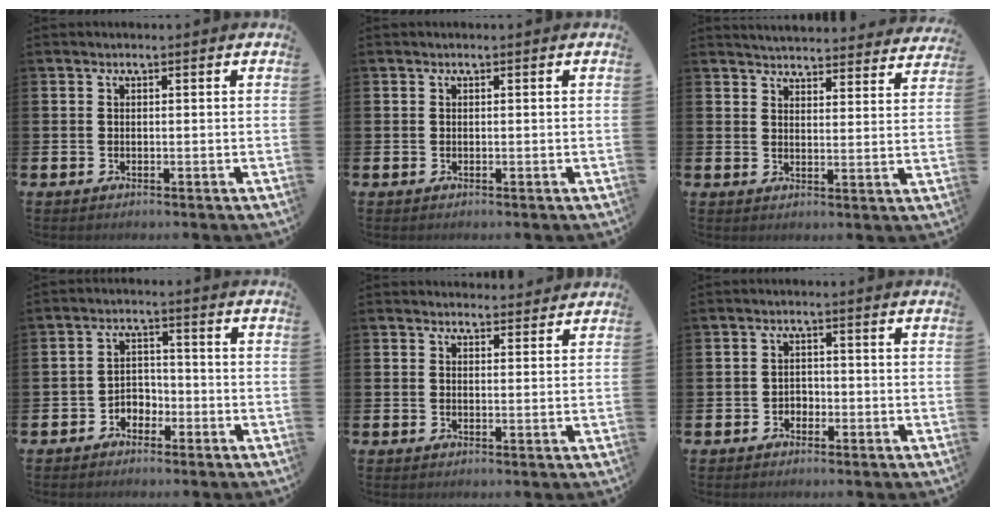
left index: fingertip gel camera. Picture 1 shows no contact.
{"total": 0.0}
{"total": 4.7, "force": [4.7, 0.5, 0.1], "torque": [-0.014, -0.035, 0.082]}
{"total": 2.8, "force": [-2.1, 1.7, 0.3], "torque": [-0.020, 0.005, -0.048]}
{"total": 2.3, "force": [2.2, 0.5, -0.1], "torque": [0.009, -0.013, 0.039]}
{"total": 1.6, "force": [-1.0, 1.2, 0.2], "torque": [-0.006, 0.002, -0.024]}